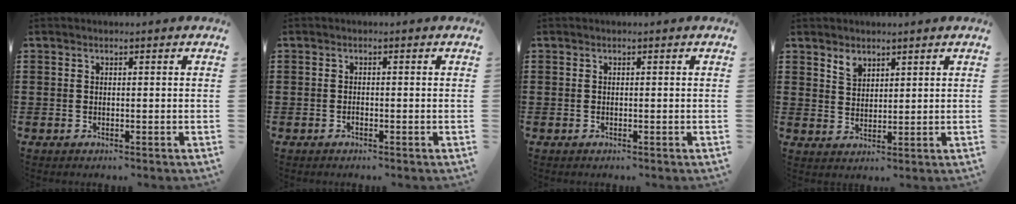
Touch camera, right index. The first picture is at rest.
{"total": 0.6, "force": [-0.4, 0.0, 0.5], "torque": [-0.012, -0.007, -0.006]}
{"total": 0.0}
{"total": 2.6, "force": [2.1, 1.5, 0.6], "torque": [-0.009, -0.001, 0.039]}